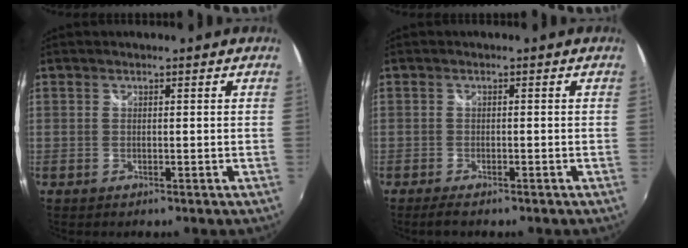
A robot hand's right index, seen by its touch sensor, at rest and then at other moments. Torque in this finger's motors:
{"motor_torque": [-0.12, -0.07, -0.04, -0.03]}